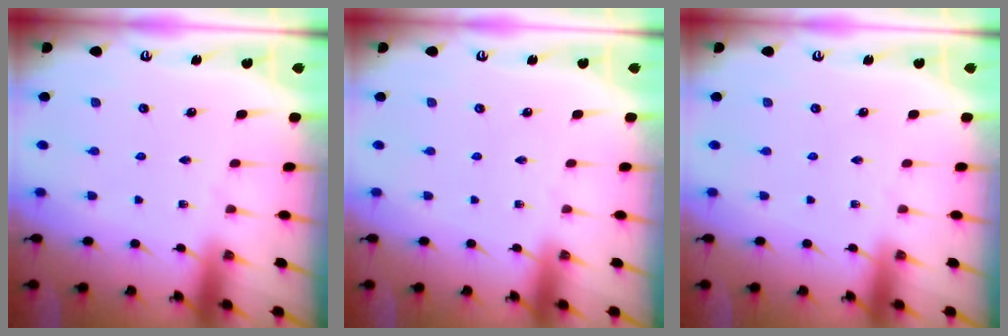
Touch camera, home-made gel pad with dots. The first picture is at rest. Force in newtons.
{"total": 0.0}
{"total": 0.0}